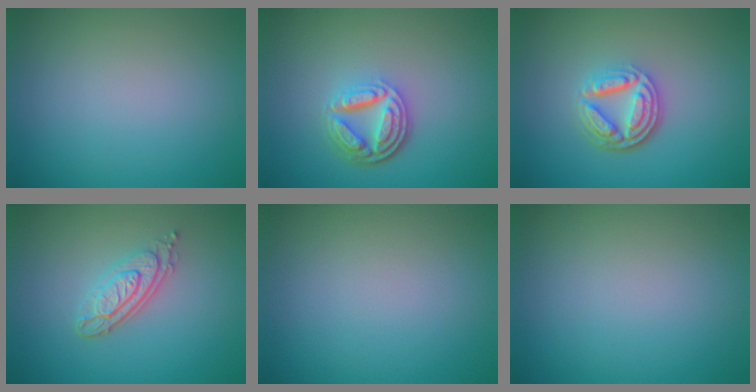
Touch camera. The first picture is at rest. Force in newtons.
{"total": 4.6, "press": 3.5, "slide": 3.0}
{"total": 4.6, "press": 3.4, "slide": 3.1}
{"total": 3.3, "press": 2.7, "slide": 1.9}
{"total": 0.0}
{"total": 0.0}